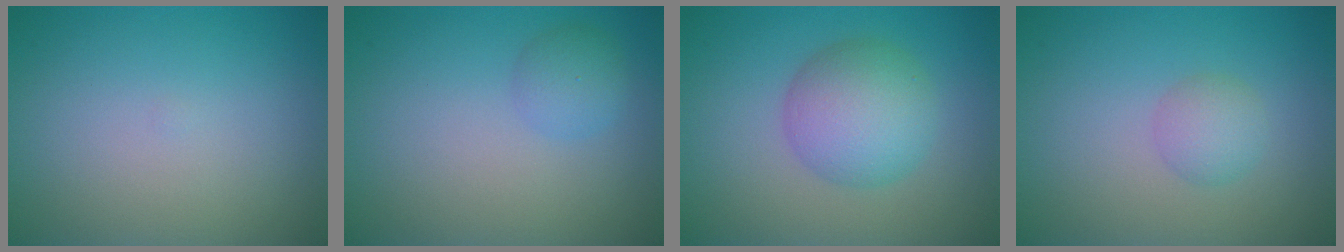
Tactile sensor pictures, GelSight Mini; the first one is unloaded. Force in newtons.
{"total": 1.8, "press": 1.8, "slide": 0.0}
{"total": 5.3, "press": 5.3, "slide": 0.1}
{"total": 1.9, "press": 1.9, "slide": 0.0}